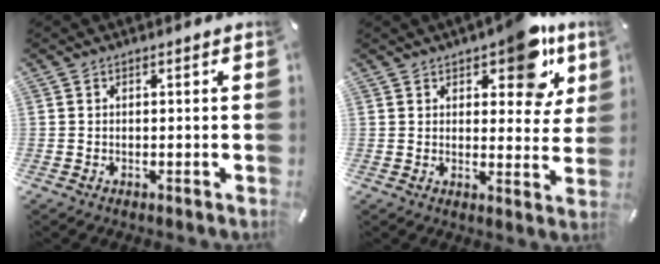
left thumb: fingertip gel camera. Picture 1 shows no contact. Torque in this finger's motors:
{"motor_torque": [2.25, 2.18, 1.28, -1.24, 0.33]}